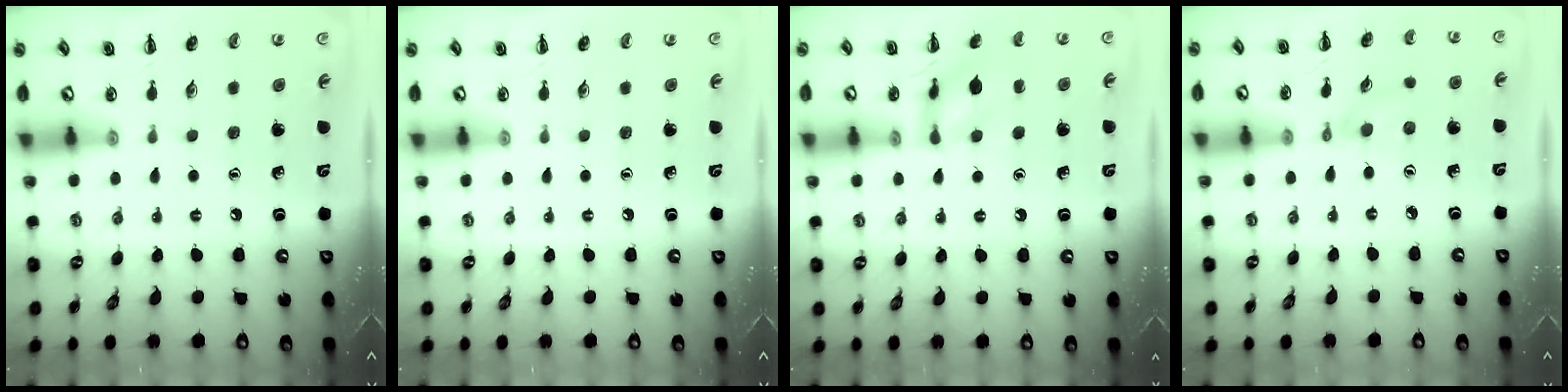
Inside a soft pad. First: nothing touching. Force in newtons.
{"total": 0.0}
{"total": 10.6, "press": 10.6, "slide": 0.9}
{"total": 3.8, "press": 3.5, "slide": 1.3}